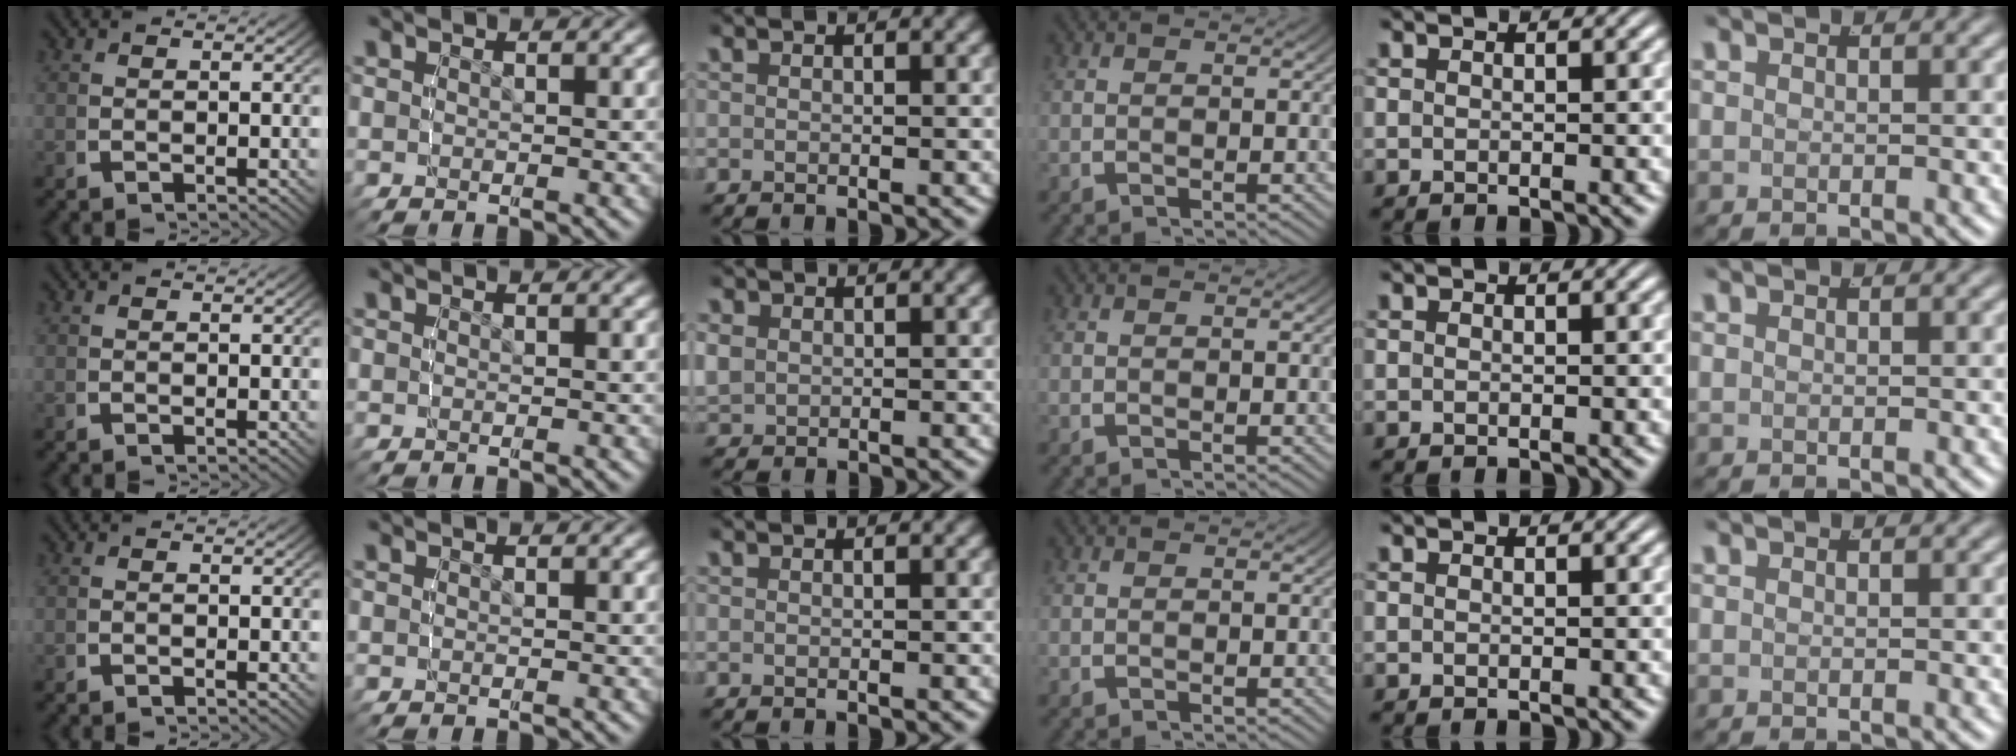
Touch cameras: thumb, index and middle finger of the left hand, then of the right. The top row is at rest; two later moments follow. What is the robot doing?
{"motion": "lift_and_place", "object": "air blower"}